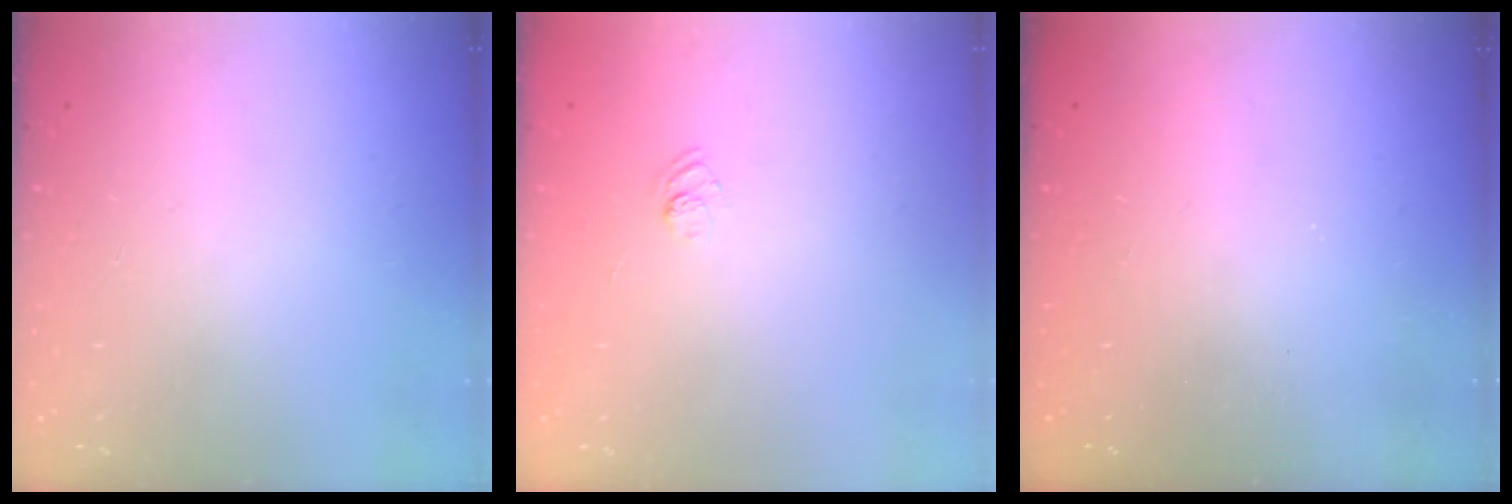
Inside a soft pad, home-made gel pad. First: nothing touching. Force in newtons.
{"total": 3.9, "press": 3.7, "slide": 1.1}
{"total": 2.4, "press": 2.3, "slide": 0.7}